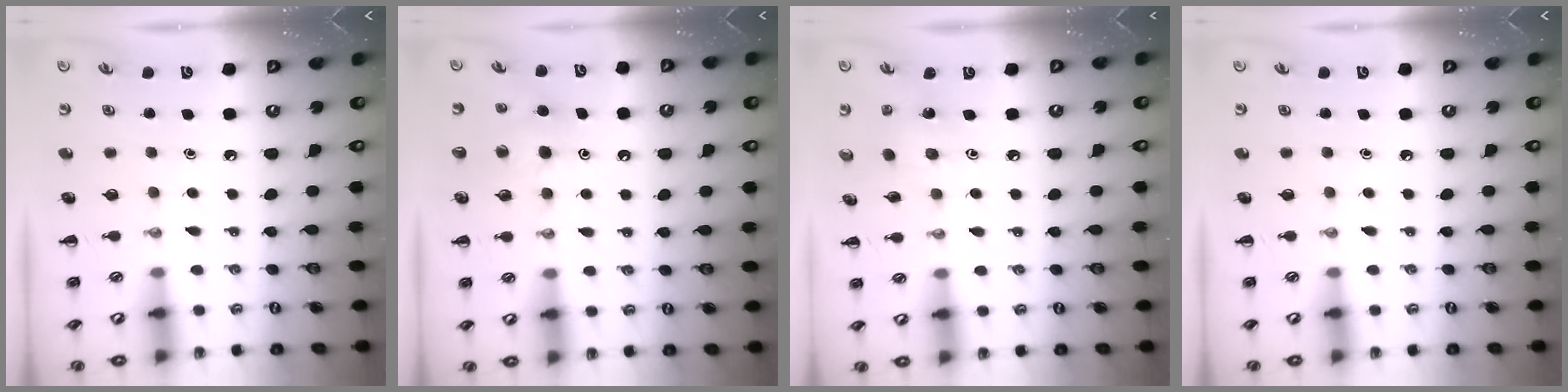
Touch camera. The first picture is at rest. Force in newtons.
{"total": 5.1, "press": 5.0, "slide": 1.1}
{"total": 1.7, "press": 1.7, "slide": 0.5}
{"total": 0.0}